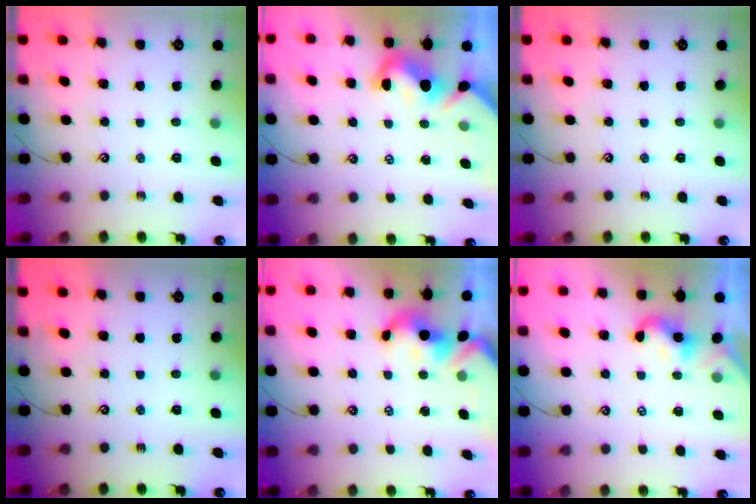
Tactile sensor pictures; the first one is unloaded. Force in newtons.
{"total": 1.9, "press": 1.8, "slide": 0.4}
{"total": 0.0}
{"total": 0.0}
{"total": 1.3, "press": 1.3, "slide": 0.0}
{"total": 2.4, "press": 2.4, "slide": 0.2}